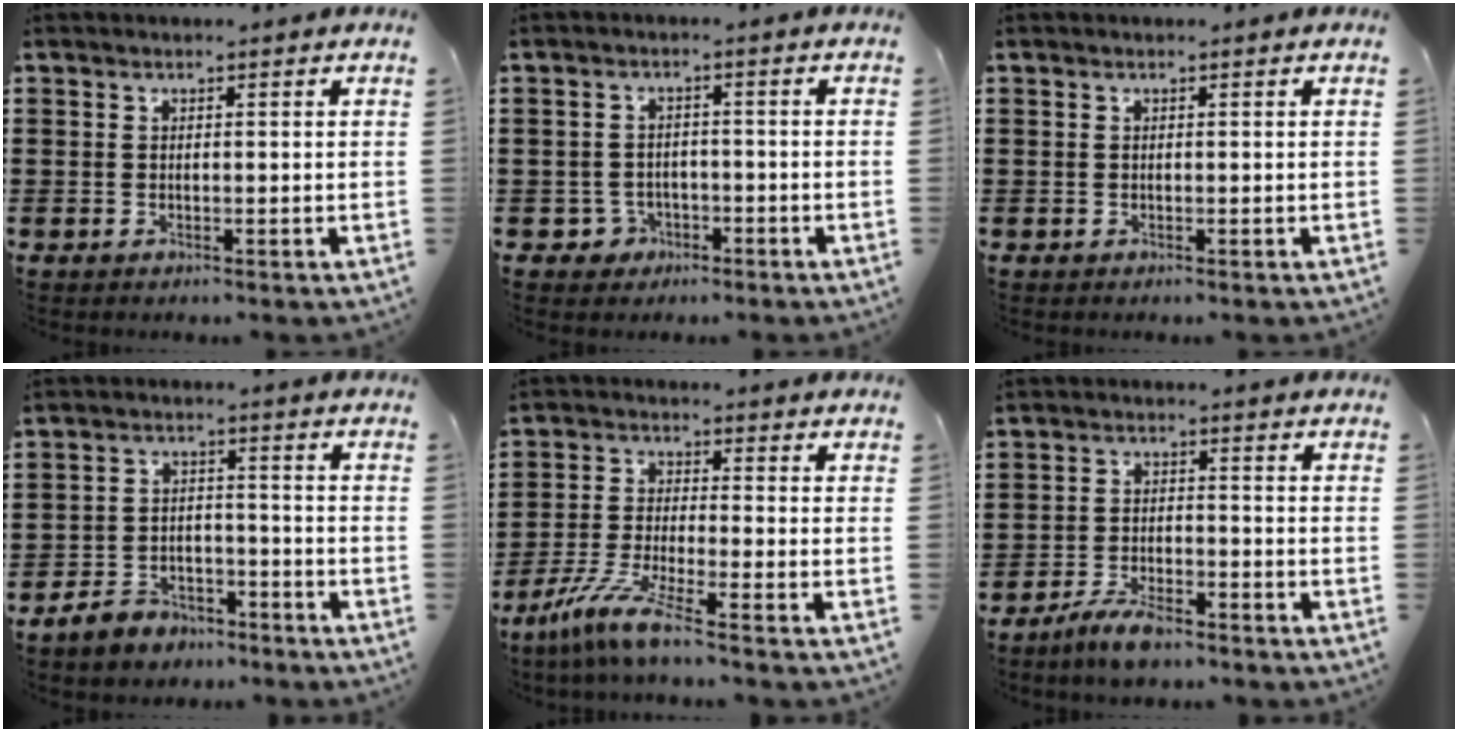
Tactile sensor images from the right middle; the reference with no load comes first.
{"total": 2.9, "force": [-1.9, 2.1, 0.5], "torque": [-0.018, 0.004, -0.042]}
{"total": 0.0}
{"total": 4.5, "force": [-4.2, 1.5, 0.7], "torque": [-0.021, 0.011, -0.089]}
{"total": 7.2, "force": [-5.6, 0.1, 4.5], "torque": [-0.104, -0.018, -0.113]}
{"total": 4.8, "force": [-4.0, 1.1, 2.4], "torque": [-0.058, 0.001, -0.081]}